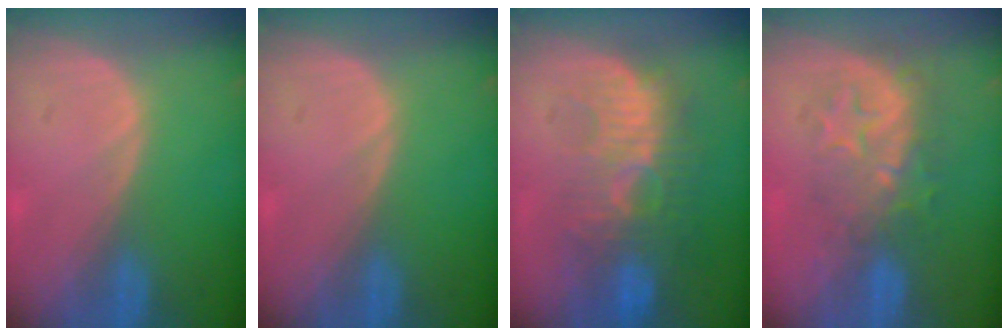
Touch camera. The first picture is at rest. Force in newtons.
{"total": 0.0}
{"total": 10.1, "press": 9.3, "slide": 4.0}
{"total": 8.4, "press": 7.5, "slide": 3.7}